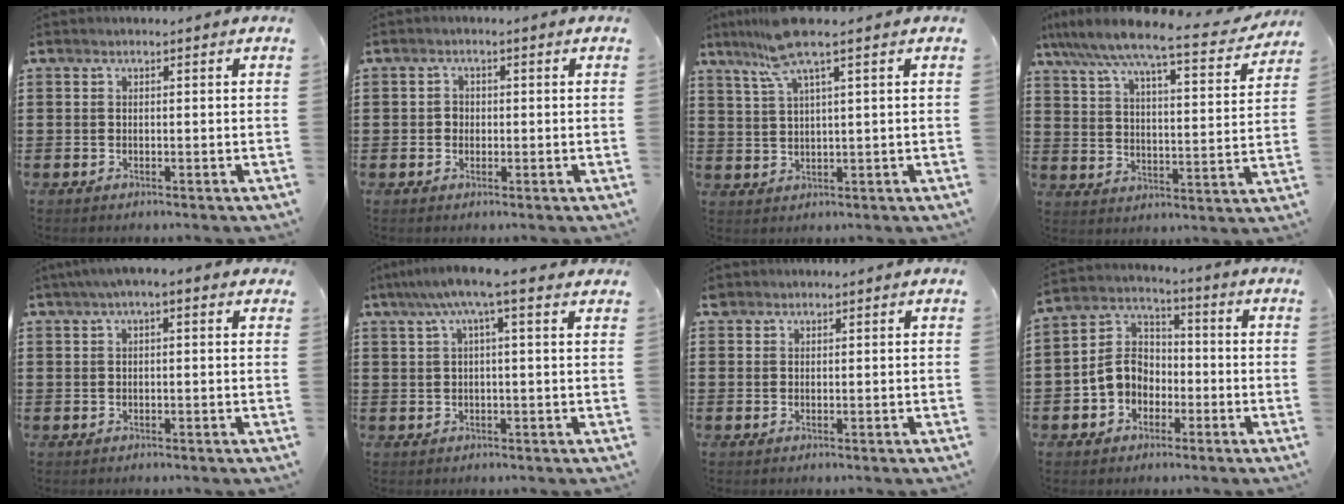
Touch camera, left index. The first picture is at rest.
{"total": 1.4, "force": [-0.1, 1.3, 0.5], "torque": [-0.013, 0.007, -0.004]}
{"total": 7.6, "force": [4.8, 0.4, 5.9], "torque": [-0.134, -0.002, 0.083]}
{"total": 7.9, "force": [6.9, 0.3, 3.9], "torque": [-0.107, -0.041, 0.111]}
{"total": 2.1, "force": [0.5, 0.5, 1.9], "torque": [-0.037, 0.003, 0.008]}
{"total": 5.5, "force": [3.0, 0.0, 4.6], "torque": [-0.098, 0.004, 0.050]}
{"total": 1.2, "force": [0.9, 0.7, 0.3], "torque": [-0.008, 0.003, 0.018]}
{"total": 6.7, "force": [-2.0, 5.8, 2.8], "torque": [-0.085, 0.014, -0.043]}